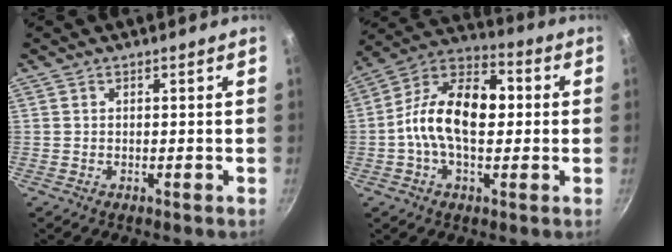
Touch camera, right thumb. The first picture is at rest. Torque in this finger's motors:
{"motor_torque": [-1.09, 1.53, 0.87, -0.32, 0.21]}